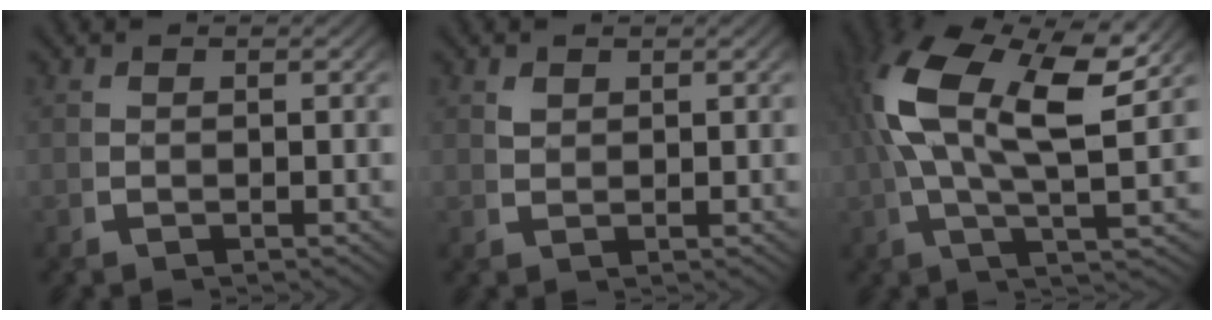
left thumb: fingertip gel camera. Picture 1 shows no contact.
{"total": 1.1, "force": [1.0, 0.2, 0.3], "torque": [-0.004, 0.002, 0.026]}
{"total": 12.0, "force": [3.0, 5.3, 10.3], "torque": [-0.211, -0.002, 0.045]}